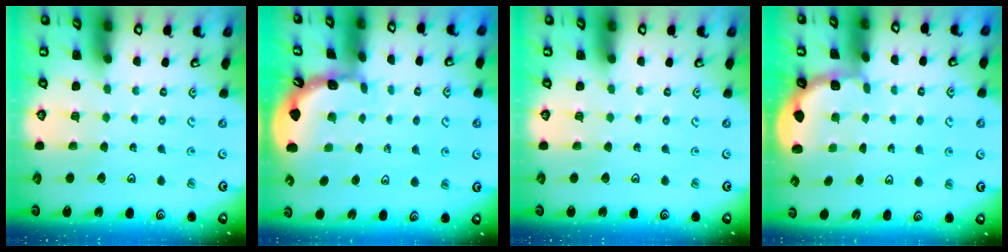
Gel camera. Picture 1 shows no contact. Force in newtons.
{"total": 1.8, "press": 1.8, "slide": 0.1}
{"total": 0.0}
{"total": 2.0, "press": 1.8, "slide": 0.7}